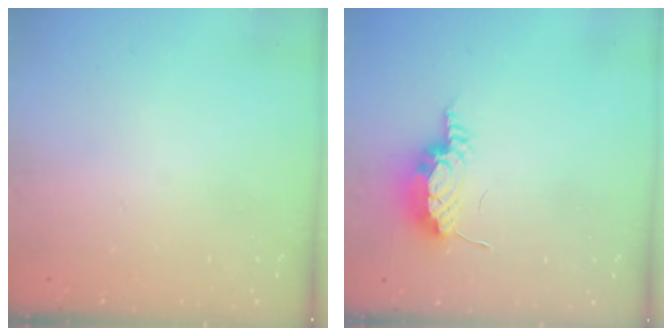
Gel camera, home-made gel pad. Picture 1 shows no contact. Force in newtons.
{"total": 8.4, "press": 8.2, "slide": 2.0}